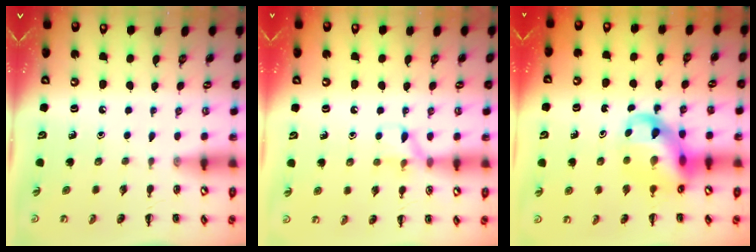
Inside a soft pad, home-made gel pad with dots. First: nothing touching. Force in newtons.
{"total": 6.7, "press": 6.7, "slide": 0.5}
{"total": 11.7, "press": 11.4, "slide": 2.9}